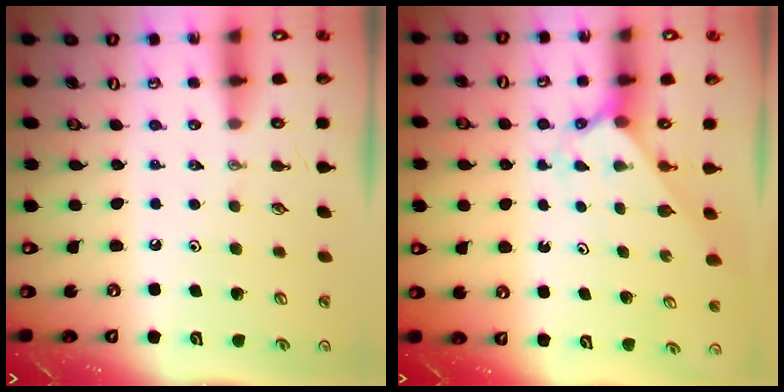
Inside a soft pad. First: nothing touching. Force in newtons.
{"total": 2.4, "press": 2.4, "slide": 0.3}